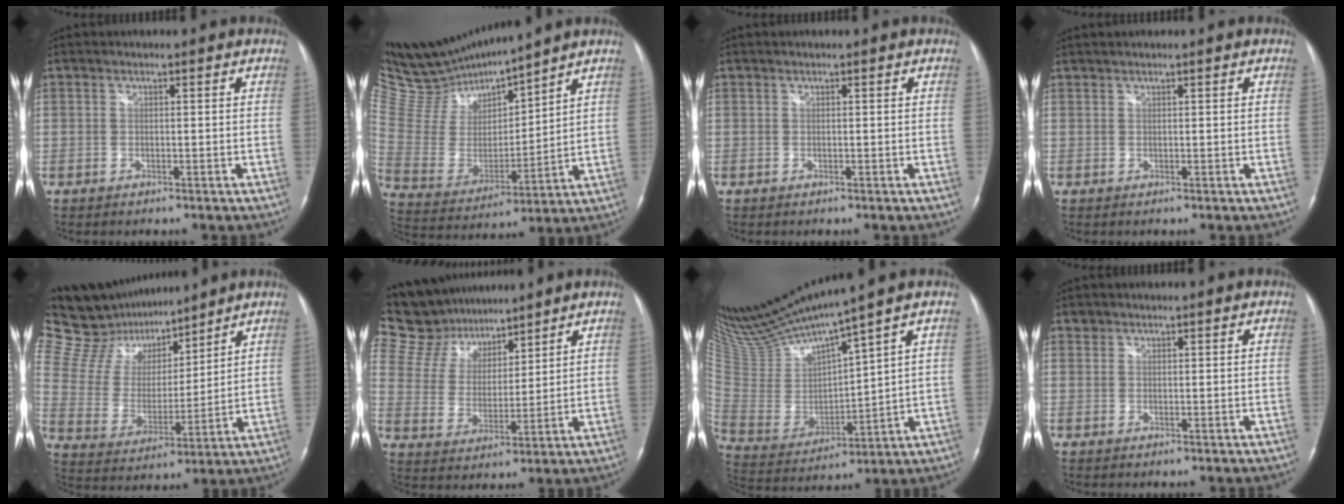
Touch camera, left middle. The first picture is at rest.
{"total": 15.3, "force": [14.8, 1.6, 3.7], "torque": [-0.088, -0.015, 0.295]}
{"total": 0.0}
{"total": 0.9, "force": [0.9, -0.1, 0.3], "torque": [-0.007, 0.009, 0.022]}
{"total": 17.7, "force": [15.5, 6.0, 6.1], "torque": [-0.110, 0.024, 0.279]}
{"total": 15.8, "force": [14.0, 6.4, 3.5], "torque": [-0.087, 0.028, 0.262]}
{"total": 15.7, "force": [14.0, -0.6, 7.2], "torque": [-0.150, -0.019, 0.285]}
{"total": 0.8, "force": [0.6, 0.5, -0.1], "torque": [0.007, 0.004, 0.008]}